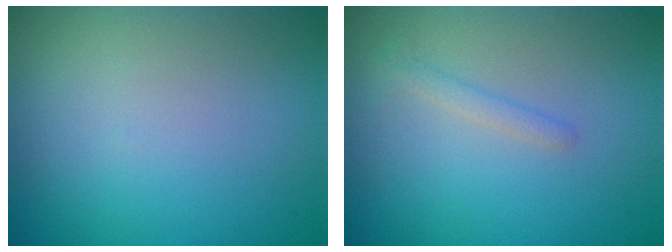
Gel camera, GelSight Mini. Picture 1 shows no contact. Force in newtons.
{"total": 1.1, "press": 1.1, "slide": 0.0}